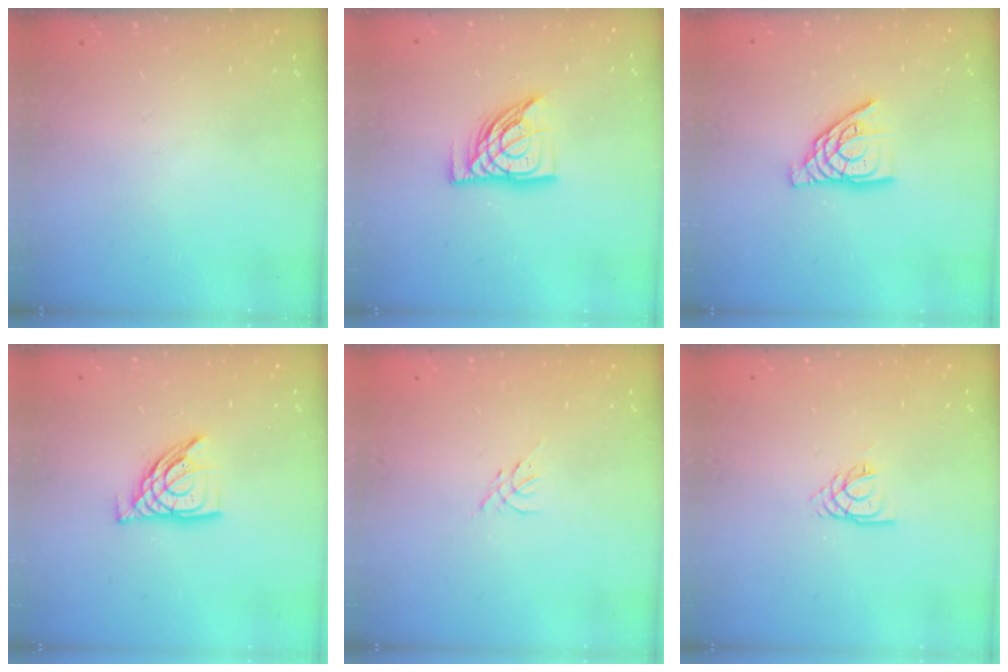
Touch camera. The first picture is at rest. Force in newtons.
{"total": 11.3, "press": 11.3, "slide": 1.3}
{"total": 10.8, "press": 10.8, "slide": 0.8}
{"total": 10.7, "press": 10.6, "slide": 1.2}
{"total": 0.0}
{"total": 3.2, "press": 3.2, "slide": 0.5}